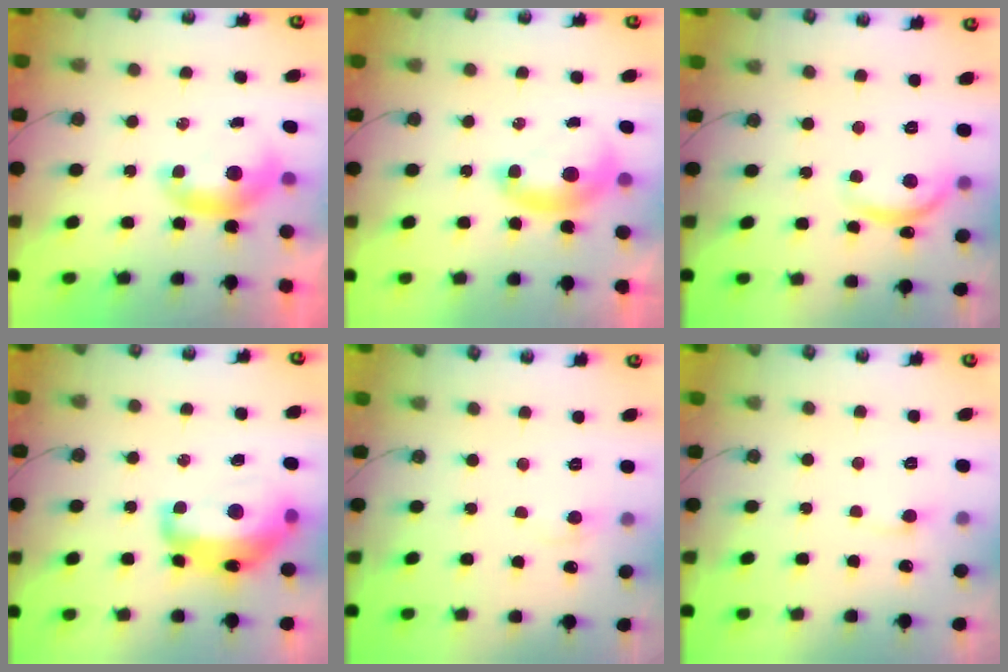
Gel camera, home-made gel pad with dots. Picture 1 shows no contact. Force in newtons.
{"total": 2.0, "press": 2.0, "slide": 0.4}
{"total": 5.7, "press": 5.6, "slide": 0.8}
{"total": 8.7, "press": 8.5, "slide": 1.4}
{"total": 0.6, "press": 0.3, "slide": 0.5}
{"total": 1.0, "press": 0.8, "slide": 0.5}